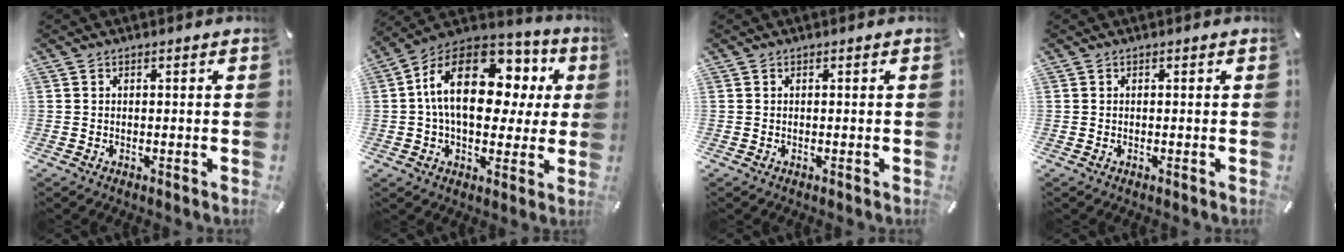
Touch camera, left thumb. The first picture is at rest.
{"total": 21.4, "force": [5.0, 13.2, 16.1], "torque": [-0.273, -0.010, 0.084]}
{"total": 0.0}
{"total": 0.0}